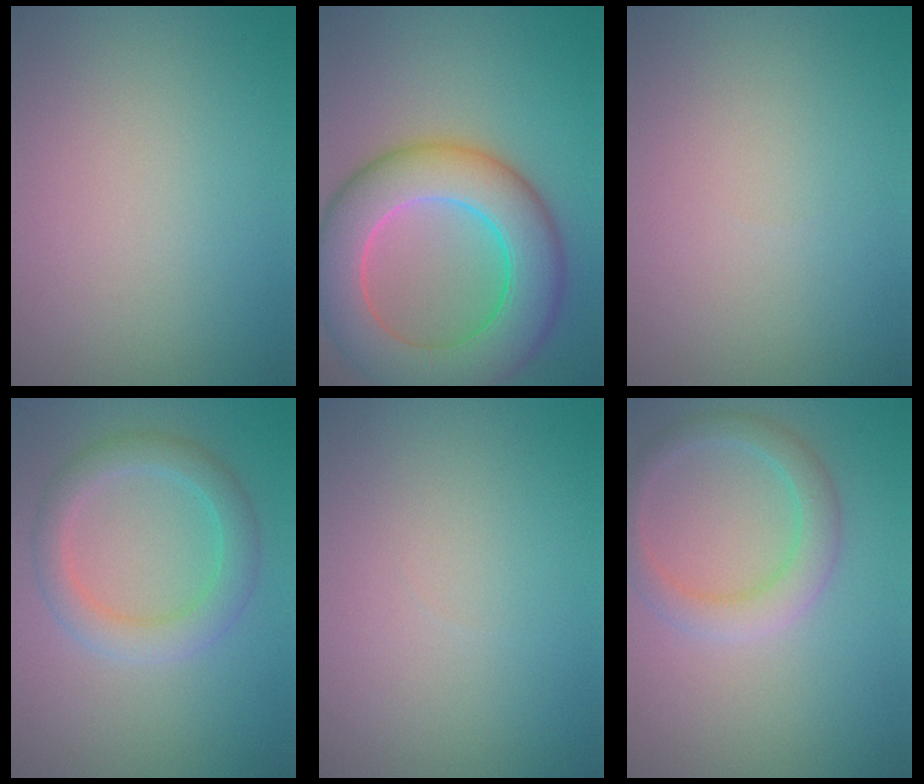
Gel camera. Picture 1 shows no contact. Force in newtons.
{"total": 10.4, "press": 10.4, "slide": 0.7}
{"total": 0.0}
{"total": 3.7, "press": 3.7, "slide": 0.5}
{"total": 0.0}
{"total": 3.2, "press": 3.2, "slide": 0.3}